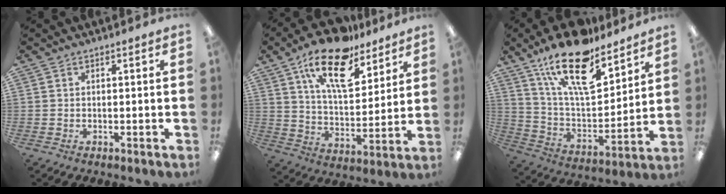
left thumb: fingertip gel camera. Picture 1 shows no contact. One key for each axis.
{"total": 19.3, "fx": 12.8, "fy": 8.4, "fz": 11.8, "tx": -0.195, "ty": -0.065, "tz": 0.219}
{"total": 21.2, "fx": 14.6, "fy": 8.2, "fz": 13.0, "tx": -0.225, "ty": -0.084, "tz": 0.253}